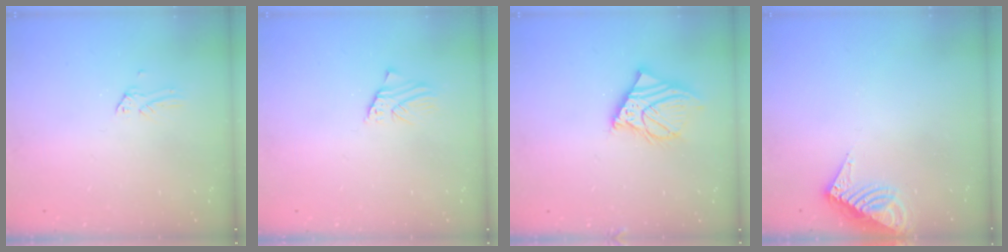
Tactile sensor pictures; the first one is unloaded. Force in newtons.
{"total": 1.4, "press": 1.4, "slide": 0.0}
{"total": 11.4, "press": 11.2, "slide": 2.2}
{"total": 8.9, "press": 8.9, "slide": 0.7}